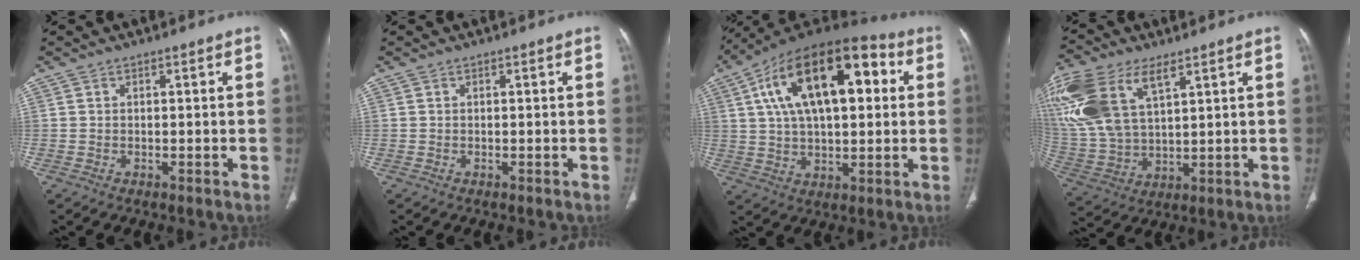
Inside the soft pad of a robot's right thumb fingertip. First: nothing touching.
{"total": 0.0}
{"total": 24.5, "force": [6.8, 12.0, 20.3], "torque": [-0.325, 0.021, 0.105]}
{"total": 20.3, "force": [9.8, 10.4, 14.4], "torque": [-0.339, -0.009, 0.200]}